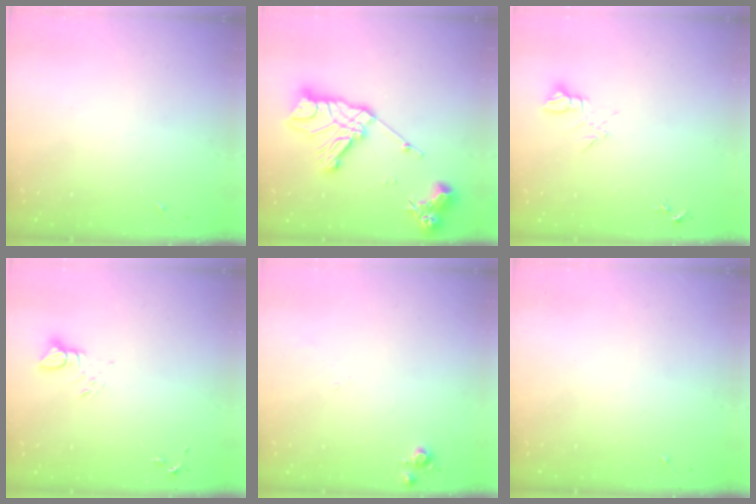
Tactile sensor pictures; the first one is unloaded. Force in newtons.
{"total": 17.7, "press": 17.6, "slide": 1.3}
{"total": 5.8, "press": 5.7, "slide": 0.7}
{"total": 4.0, "press": 4.0, "slide": 0.3}
{"total": 4.2, "press": 4.2, "slide": 0.6}
{"total": 0.0}